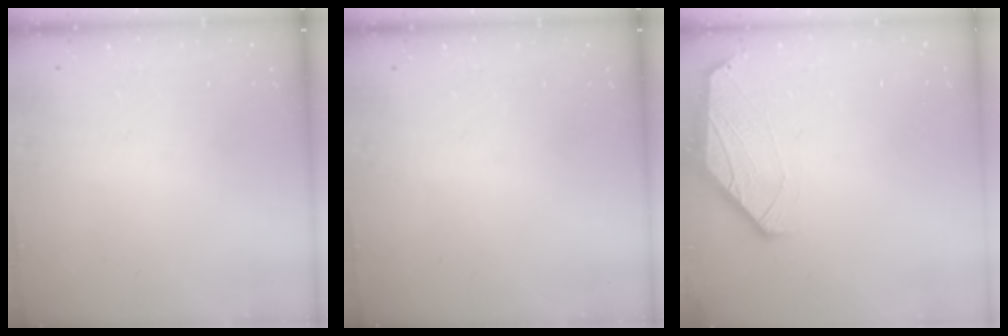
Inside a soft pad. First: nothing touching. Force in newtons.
{"total": 0.0}
{"total": 0.6, "press": 0.6, "slide": 0.2}